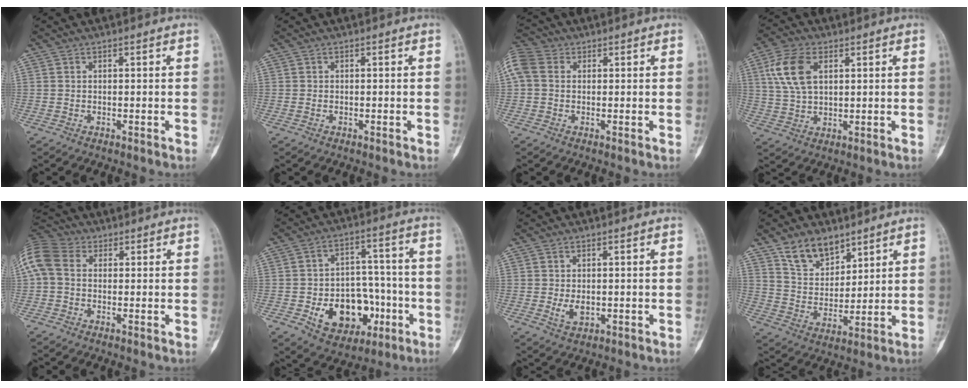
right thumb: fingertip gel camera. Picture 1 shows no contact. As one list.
[{"total": 0.0}, {"total": 6.3, "force": [1.2, 4.6, 4.1], "torque": [-0.103, 0.021, 0.017]}, {"total": 9.3, "force": [3.0, 5.4, 7.0], "torque": [-0.140, 0.004, 0.059]}, {"total": 10.9, "force": [1.7, 7.9, 7.2], "torque": [-0.171, 0.031, 0.020]}, {"total": 15.7, "force": [-4.9, 11.4, 9.7], "torque": [-0.102, 0.043, -0.059]}, {"total": 3.2, "force": [-0.4, 2.1, 2.4], "torque": [-0.040, -0.004, 0.000]}, {"total": 9.6, "force": [6.8, 5.4, 4.2], "torque": [-0.042, -0.044, 0.131]}]